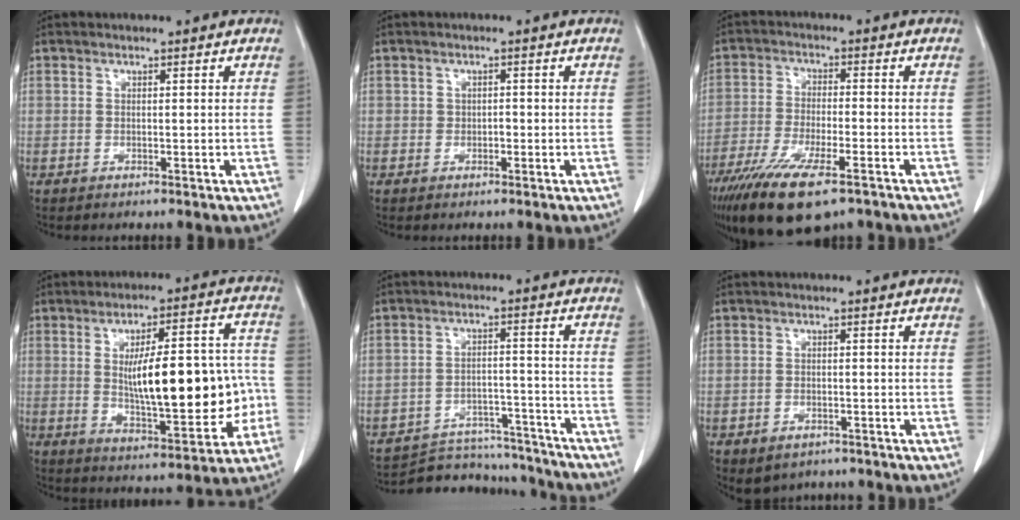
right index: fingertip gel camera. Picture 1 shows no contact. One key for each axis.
{"total": 1.1, "fx": -0.2, "fy": 1.0, "fz": 0.6, "tx": -0.005, "ty": 0.003, "tz": -0.004}
{"total": 13.8, "fx": -9.2, "fy": 3.2, "fz": 9.7, "tx": -0.183, "ty": -0.035, "tz": -0.154}
{"total": 17.5, "fx": -1.0, "fy": 5.4, "fz": 16.7, "tx": -0.243, "ty": 0.025, "tz": -0.002}
{"total": 14.6, "fx": -14.0, "fy": 3.8, "fz": 1.6, "tx": -0.015, "ty": 0.030, "tz": -0.192}
{"total": 4.6, "fx": -3.3, "fy": 2.9, "fz": 1.4, "tx": -0.020, "ty": 0.006, "tz": -0.041}